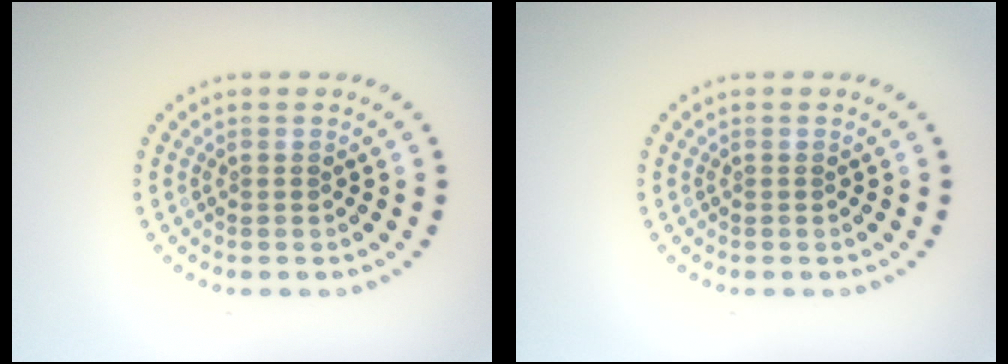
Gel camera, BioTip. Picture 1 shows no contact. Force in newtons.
{"total": 0.0}